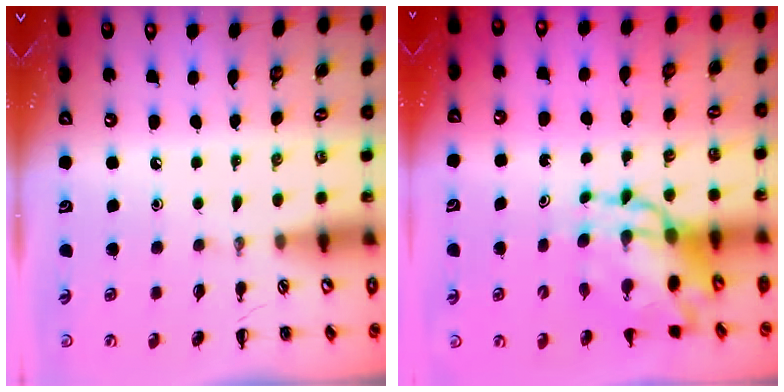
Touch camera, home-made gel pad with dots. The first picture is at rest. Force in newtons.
{"total": 10.0, "press": 9.7, "slide": 2.5}